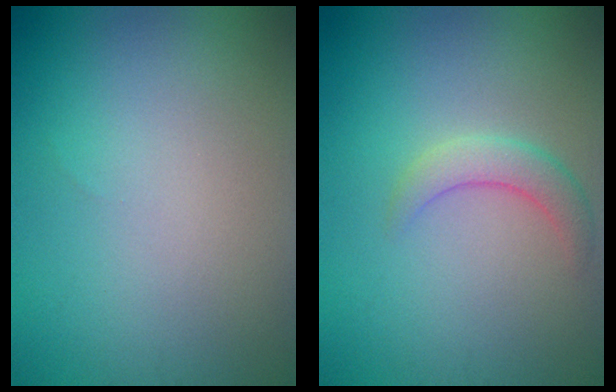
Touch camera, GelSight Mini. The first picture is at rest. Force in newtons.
{"total": 2.4, "press": 2.4, "slide": 0.2}